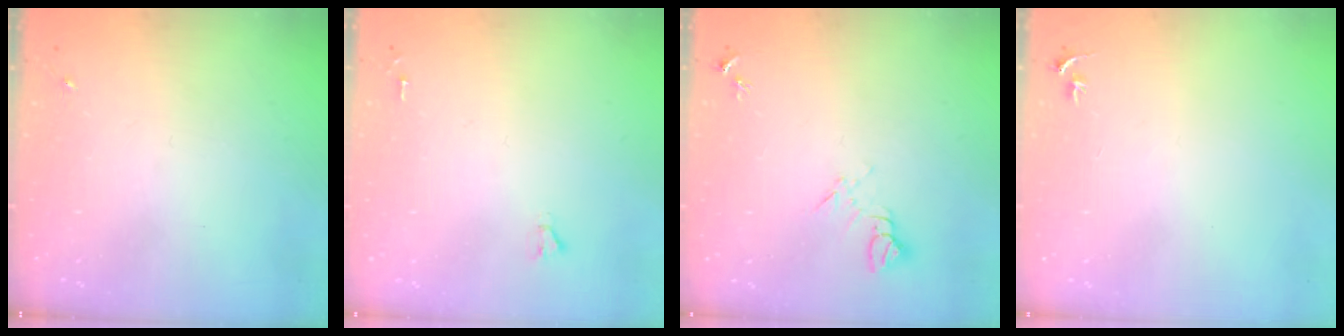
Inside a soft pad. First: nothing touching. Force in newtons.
{"total": 1.6, "press": 1.6, "slide": 0.1}
{"total": 5.8, "press": 5.7, "slide": 0.7}
{"total": 2.7, "press": 2.7, "slide": 0.3}